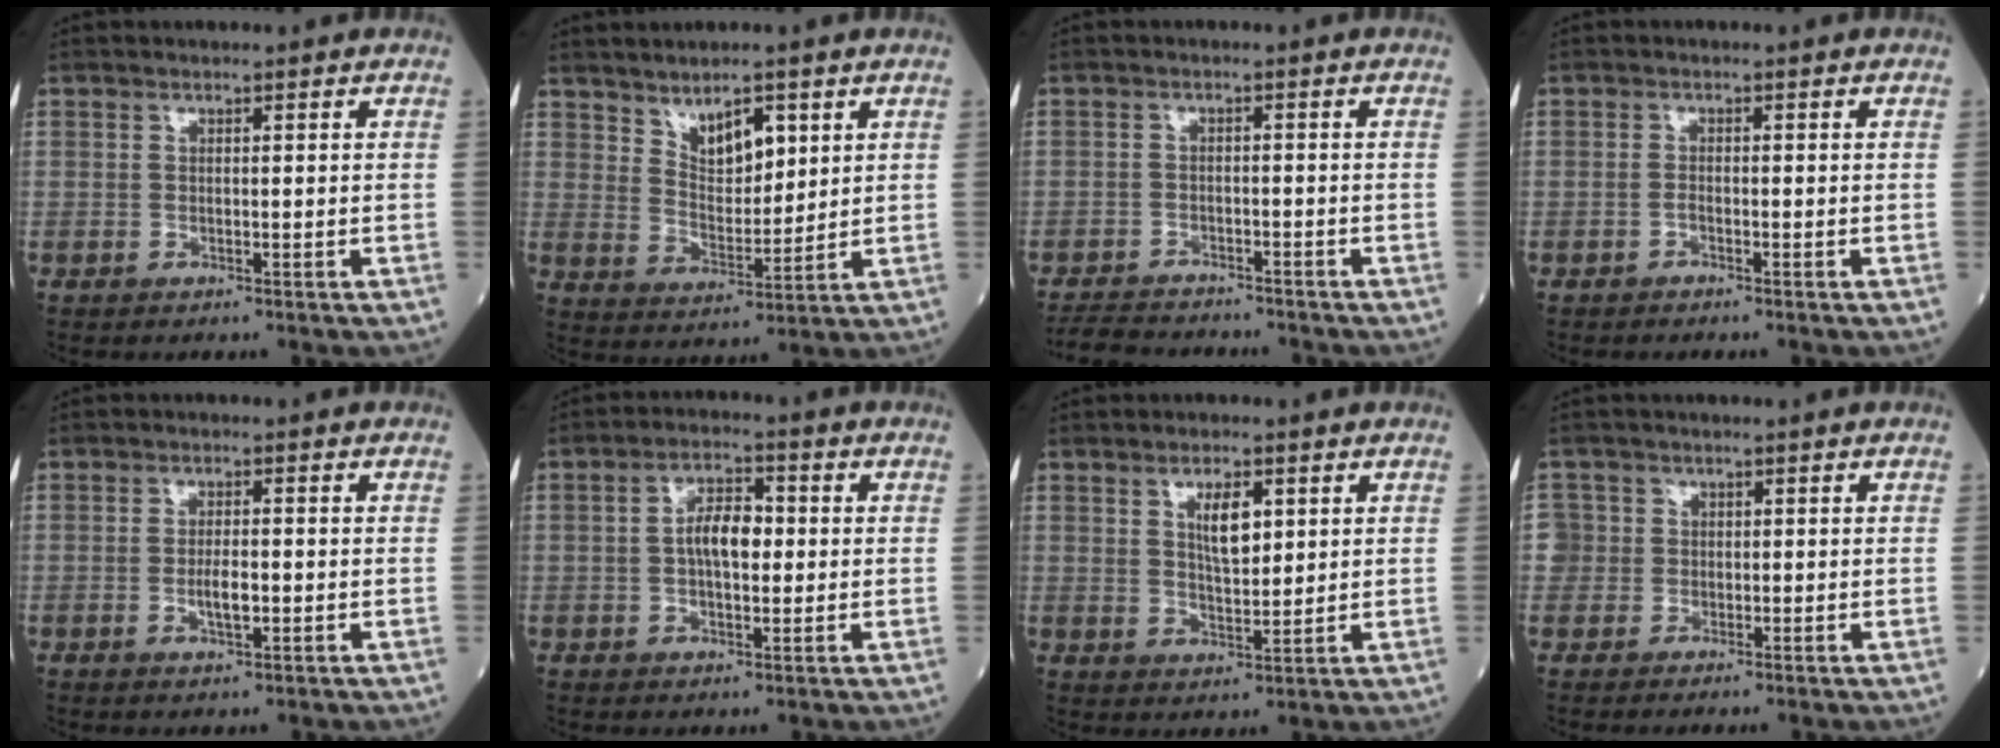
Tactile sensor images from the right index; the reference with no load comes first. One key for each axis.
{"total": 6.5, "fx": 3.6, "fy": 2.8, "fz": 4.6, "tx": -0.085, "ty": 0.000, "tz": 0.072}
{"total": 7.6, "fx": -7.1, "fy": 2.0, "fz": 1.7, "tx": -0.025, "ty": -0.007, "tz": -0.111}
{"total": 0.6, "fx": -0.5, "fy": 0.1, "fz": 0.4, "tx": -0.006, "ty": 0.001, "tz": -0.012}
{"total": 3.0, "fx": -0.7, "fy": 0.8, "fz": 2.8, "tx": -0.055, "ty": 0.000, "tz": -0.011}
{"total": 6.0, "fx": 0.2, "fy": 2.7, "fz": 5.4, "tx": -0.100, "ty": 0.012, "tz": -0.001}
{"total": 4.9, "fx": 1.9, "fy": 1.7, "fz": 4.2, "tx": -0.074, "ty": -0.003, "tz": 0.035}
{"total": 2.3, "fx": -0.3, "fy": 2.3, "fz": -0.1, "tx": 0.015, "ty": 0.011, "tz": -0.011}